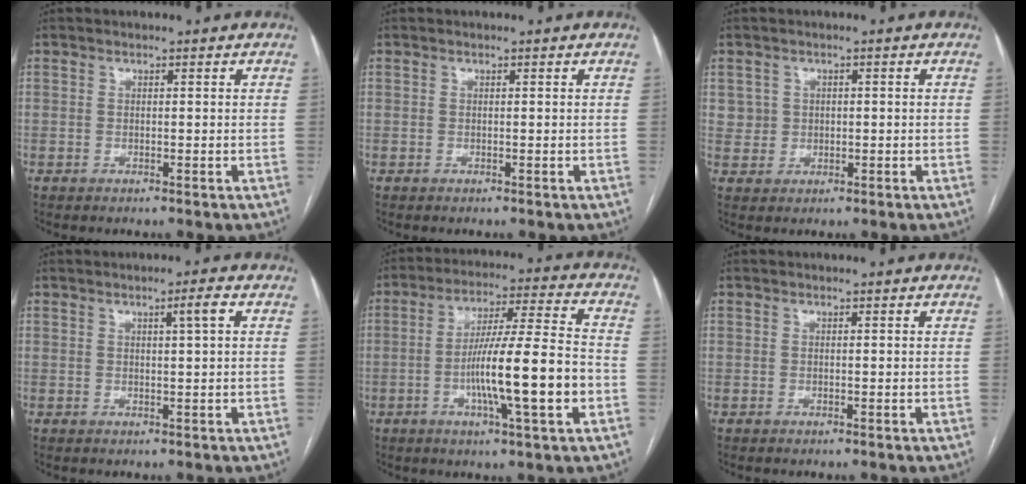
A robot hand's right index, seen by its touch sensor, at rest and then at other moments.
{"total": 0.0}
{"total": 2.7, "force": [0.5, 2.6, 0.0], "torque": [0.007, 0.010, 0.011]}
{"total": 2.3, "force": [0.7, -0.4, 2.1], "torque": [-0.035, 0.002, 0.012]}
{"total": 14.8, "force": [-3.7, 0.2, 14.3], "torque": [-0.246, 0.000, -0.065]}
{"total": 0.0}